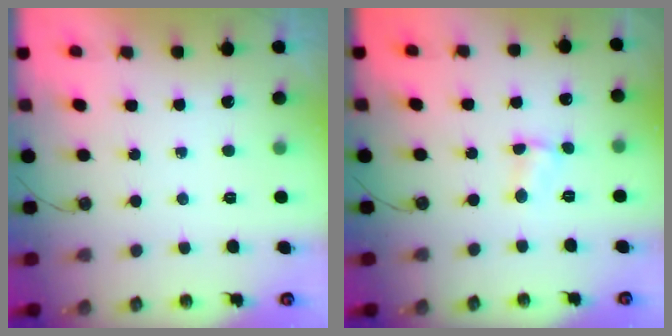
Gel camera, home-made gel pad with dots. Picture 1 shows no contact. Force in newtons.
{"total": 2.8, "press": 2.8, "slide": 0.4}